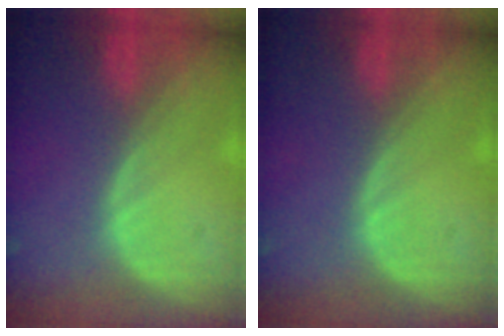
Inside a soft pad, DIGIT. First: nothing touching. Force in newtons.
{"total": 0.0}